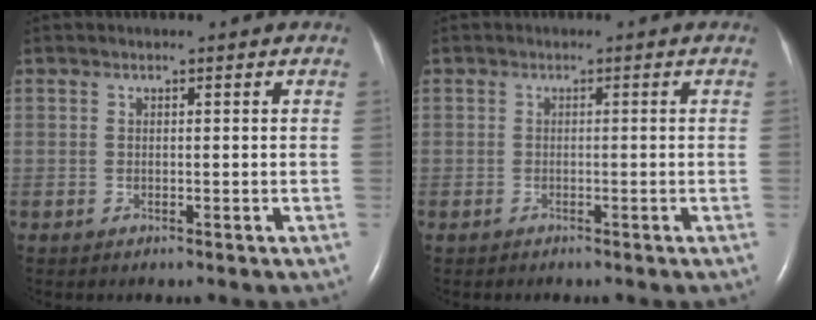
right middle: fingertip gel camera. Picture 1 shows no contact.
{"total": 0.0}